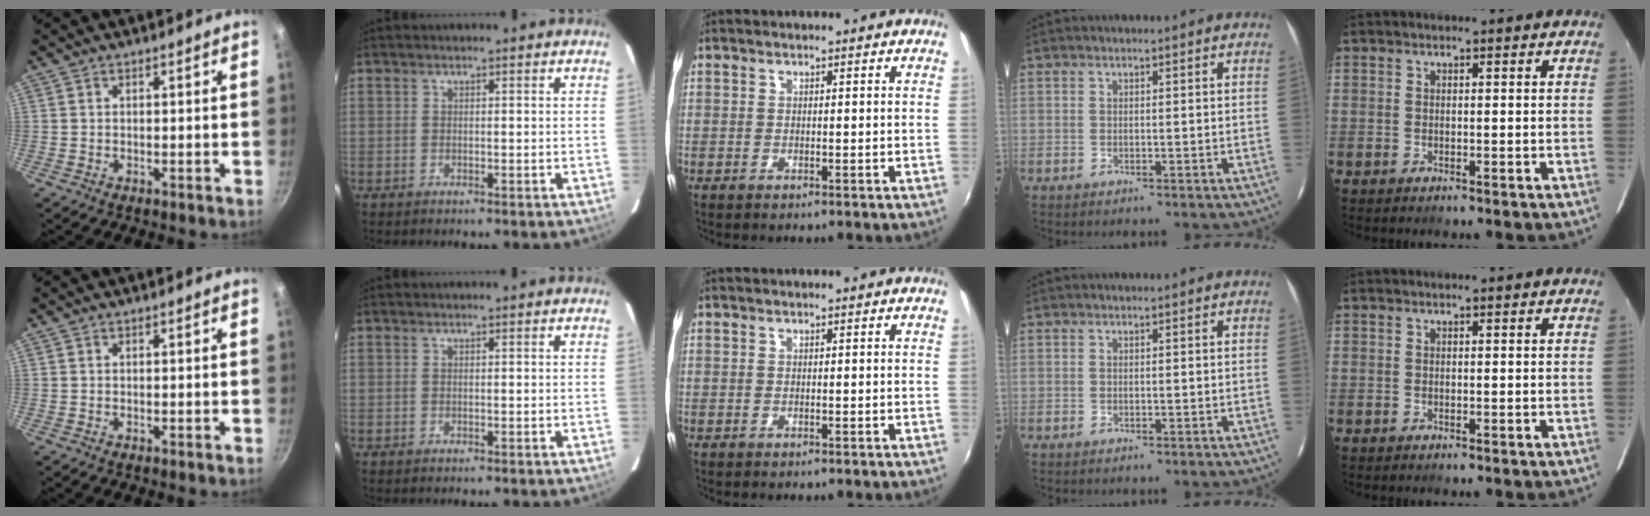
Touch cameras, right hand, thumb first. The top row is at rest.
{}